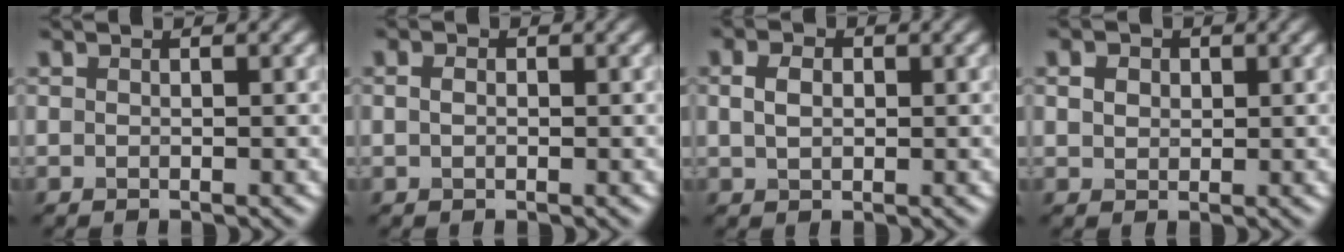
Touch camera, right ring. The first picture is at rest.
{"total": 1.3, "force": [0.3, 0.9, 0.8], "torque": [-0.018, 0.000, -0.001]}
{"total": 2.4, "force": [0.5, 1.7, 1.6], "torque": [-0.036, 0.002, 0.009]}
{"total": 2.0, "force": [0.8, 1.6, 1.0], "torque": [-0.022, 0.004, 0.012]}